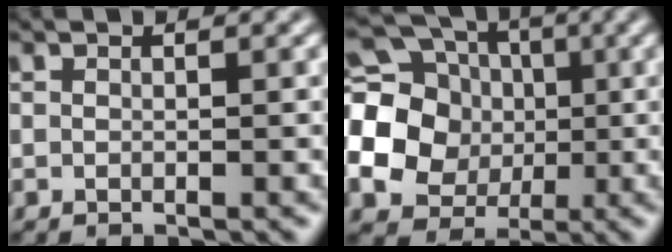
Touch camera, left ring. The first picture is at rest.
{"total": 17.9, "force": [-0.1, 16.8, 6.2], "torque": [-0.183, 0.000, -0.030]}